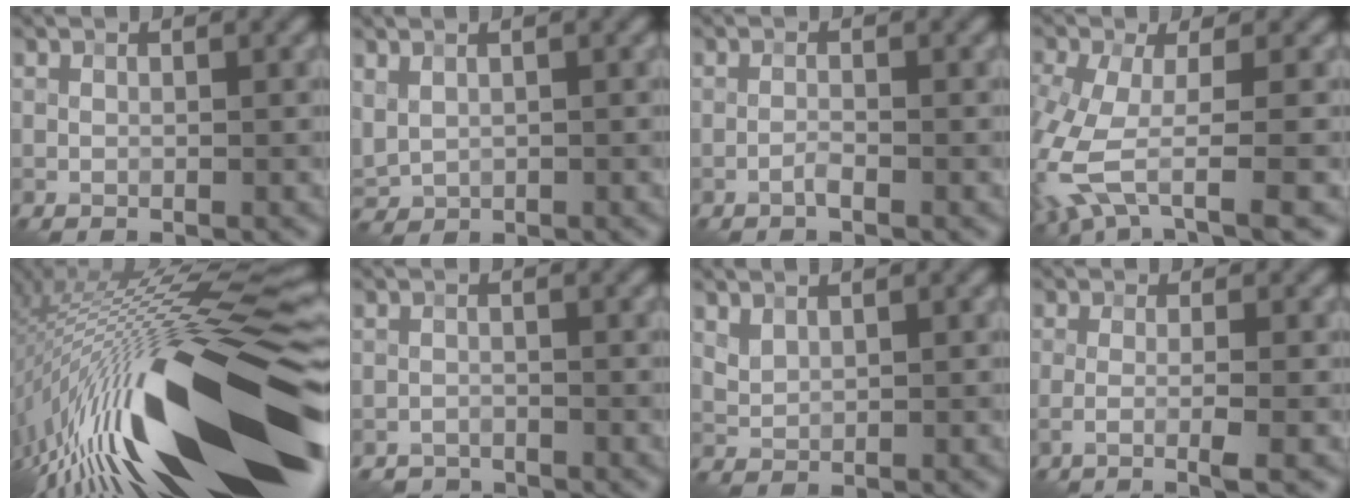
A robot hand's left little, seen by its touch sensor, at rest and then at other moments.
{"total": 1.7, "force": [0.7, 1.2, 0.9], "torque": [-0.025, -0.003, 0.023]}
{"total": 0.9, "force": [-0.6, 0.1, 0.6], "torque": [-0.012, 0.003, -0.014]}
{"total": 7.0, "force": [-2.6, 2.6, 6.0], "torque": [-0.142, -0.014, -0.055]}
{"total": 20.3, "force": [-4.1, 5.6, 19.1], "torque": [-0.314, 0.002, -0.089]}
{"total": 2.3, "force": [-2.1, 0.8, -0.2], "torque": [0.006, 0.004, -0.035]}
{"total": 1.2, "force": [1.0, 0.6, 0.5], "torque": [-0.015, -0.002, 0.024]}
{"total": 3.0, "force": [-1.1, 0.6, 2.7], "torque": [-0.036, 0.000, -0.035]}